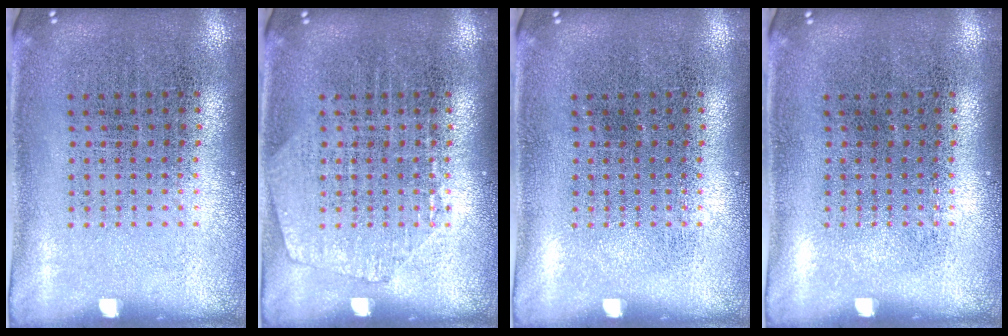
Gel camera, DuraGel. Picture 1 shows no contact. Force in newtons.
{"total": 1.2, "press": 1.2, "slide": 0.2}
{"total": 0.0}
{"total": 0.0}